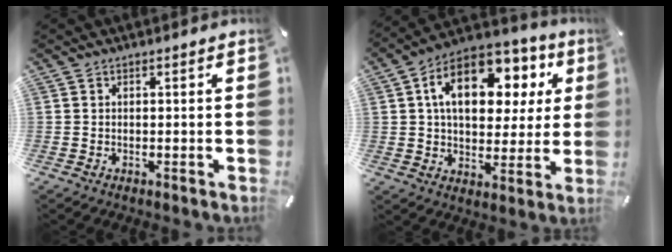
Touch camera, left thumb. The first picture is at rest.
{"total": 18.2, "force": [6.6, 11.7, 12.3], "torque": [-0.193, -0.012, 0.113]}